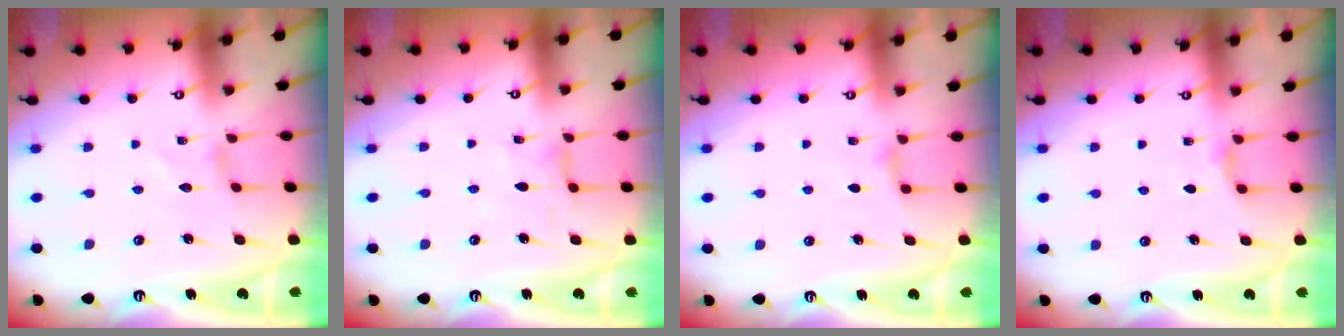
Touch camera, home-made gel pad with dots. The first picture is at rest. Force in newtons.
{"total": 1.7, "press": 1.7, "slide": 0.3}
{"total": 3.1, "press": 3.0, "slide": 0.3}
{"total": 3.7, "press": 3.6, "slide": 0.4}